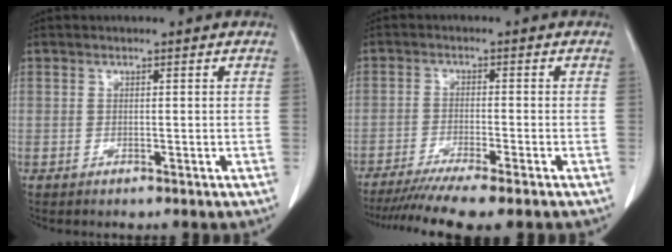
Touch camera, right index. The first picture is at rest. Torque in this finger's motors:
{"motor_torque": [1.23, -0.91, 0.49, 0.15]}